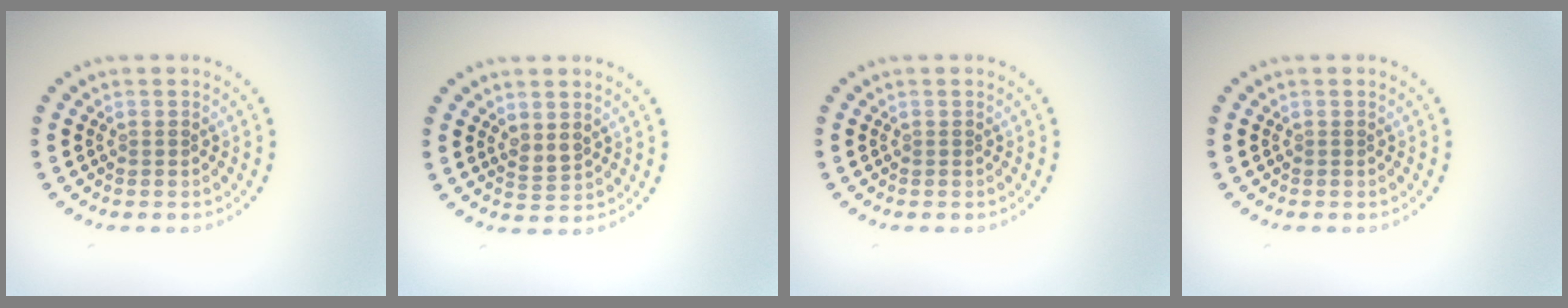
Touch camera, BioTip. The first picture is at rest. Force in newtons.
{"total": 1.5, "press": 1.4, "slide": 0.5}
{"total": 0.0}
{"total": 0.0}